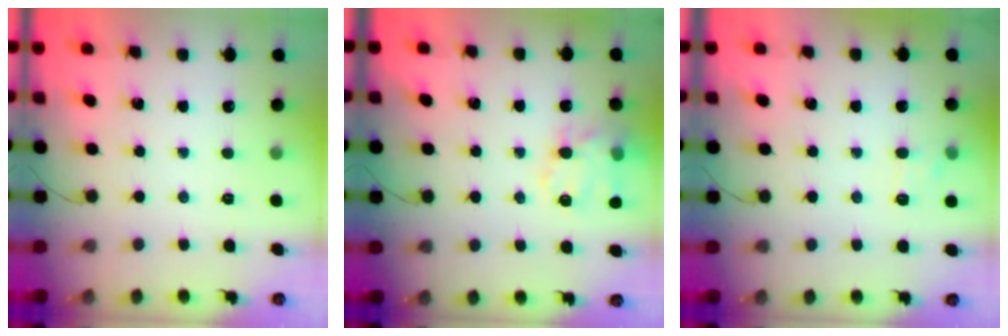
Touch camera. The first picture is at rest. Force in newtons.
{"total": 16.2, "press": 16.1, "slide": 2.5}
{"total": 7.5, "press": 7.4, "slide": 1.6}